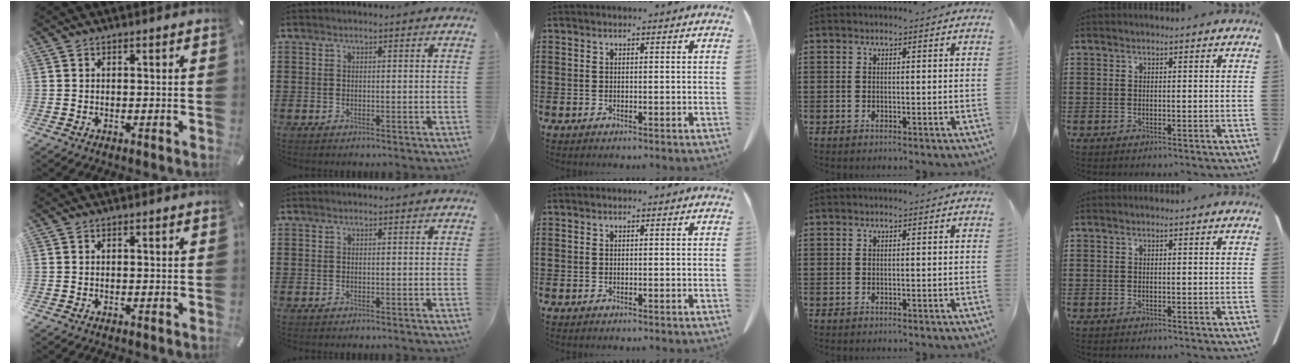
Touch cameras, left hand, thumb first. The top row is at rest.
{}